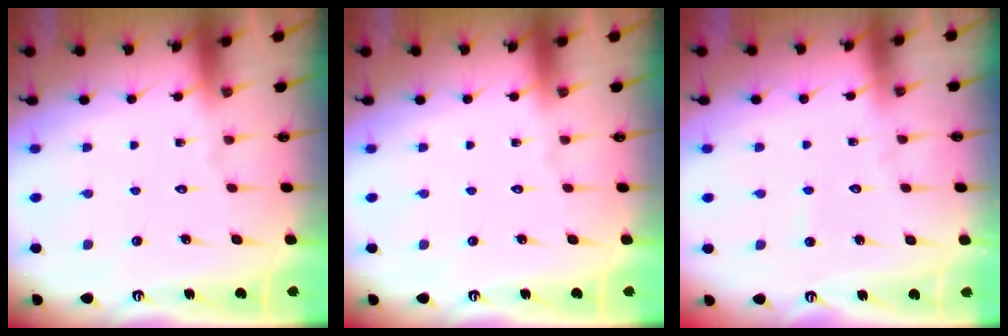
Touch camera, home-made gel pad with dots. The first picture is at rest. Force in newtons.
{"total": 0.0}
{"total": 2.4, "press": 2.4, "slide": 0.3}